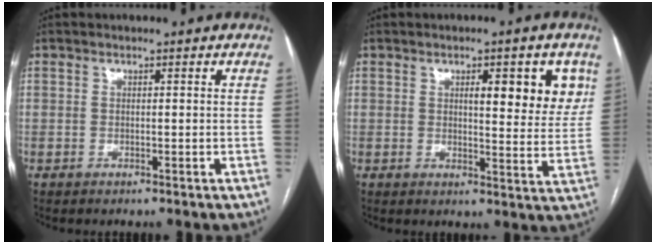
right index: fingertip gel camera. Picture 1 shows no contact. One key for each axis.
{"total": 8.8, "fx": 3.6, "fy": 2.5, "fz": 7.6, "tx": -0.090, "ty": -0.001, "tz": 0.045}